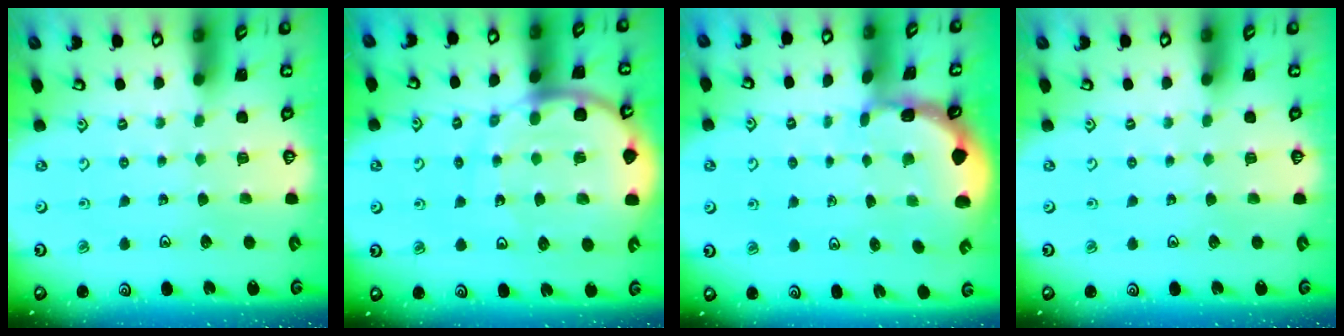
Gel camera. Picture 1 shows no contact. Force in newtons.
{"total": 13.1, "press": 13.0, "slide": 1.7}
{"total": 1.5, "press": 1.5, "slide": 0.1}
{"total": 0.0}